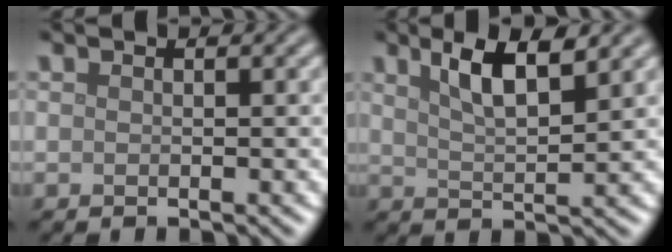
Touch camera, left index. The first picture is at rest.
{"total": 4.9, "force": [2.9, 1.2, 3.7], "torque": [-0.063, 0.005, 0.049]}